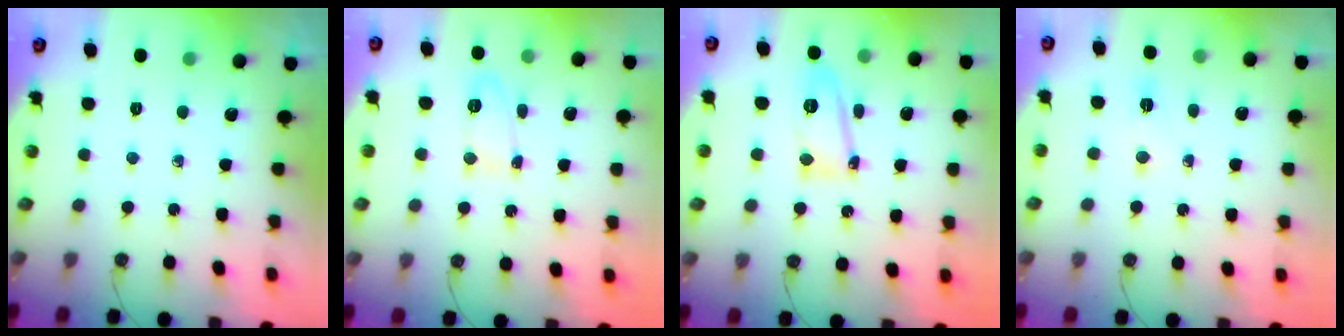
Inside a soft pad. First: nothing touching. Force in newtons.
{"total": 21.4, "press": 9.1, "slide": 19.4}
{"total": 12.4, "press": 11.7, "slide": 4.2}
{"total": 3.8, "press": 3.8, "slide": 0.5}